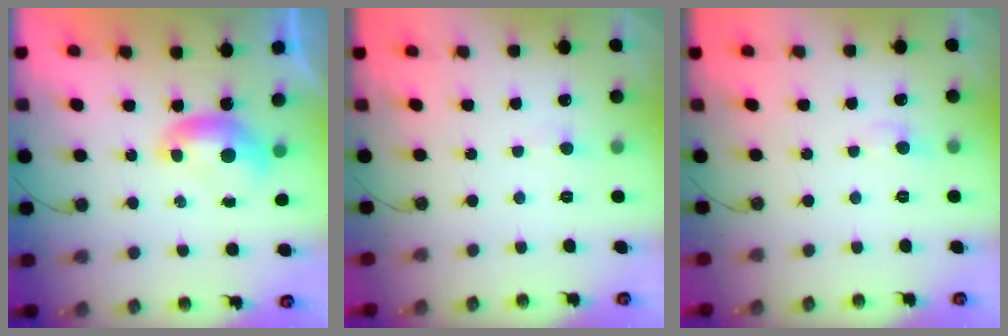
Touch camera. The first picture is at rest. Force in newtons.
{"total": 1.3, "press": 1.1, "slide": 0.6}
{"total": 2.7, "press": 2.6, "slide": 0.8}